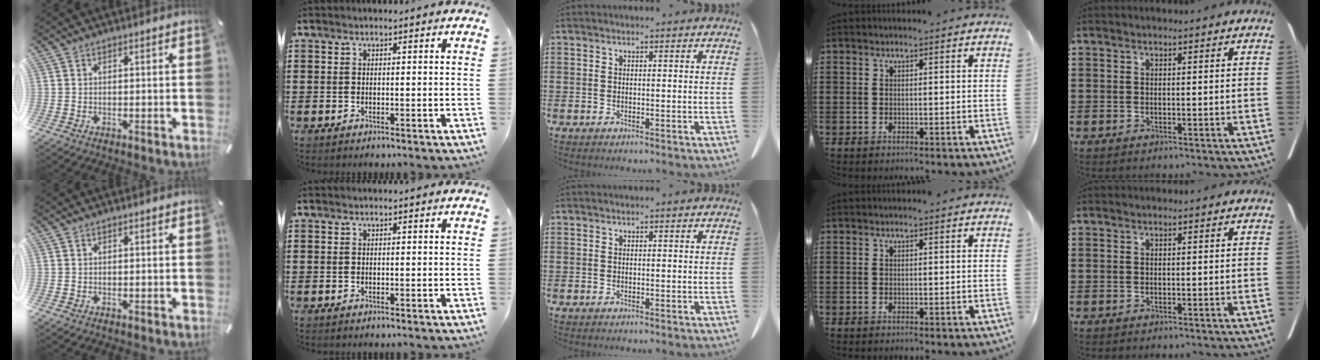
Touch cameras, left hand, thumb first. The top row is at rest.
{}